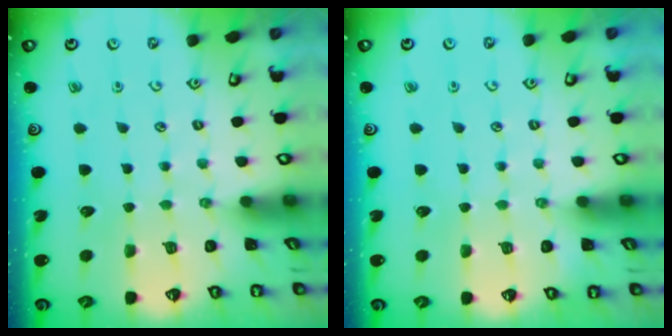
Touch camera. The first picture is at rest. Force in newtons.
{"total": 0.0}